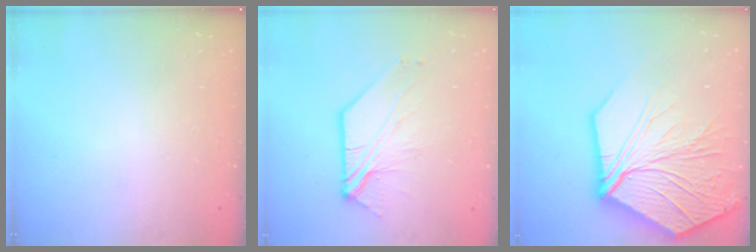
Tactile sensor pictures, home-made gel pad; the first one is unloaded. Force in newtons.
{"total": 6.3, "press": 6.2, "slide": 0.8}
{"total": 23.9, "press": 23.6, "slide": 3.8}